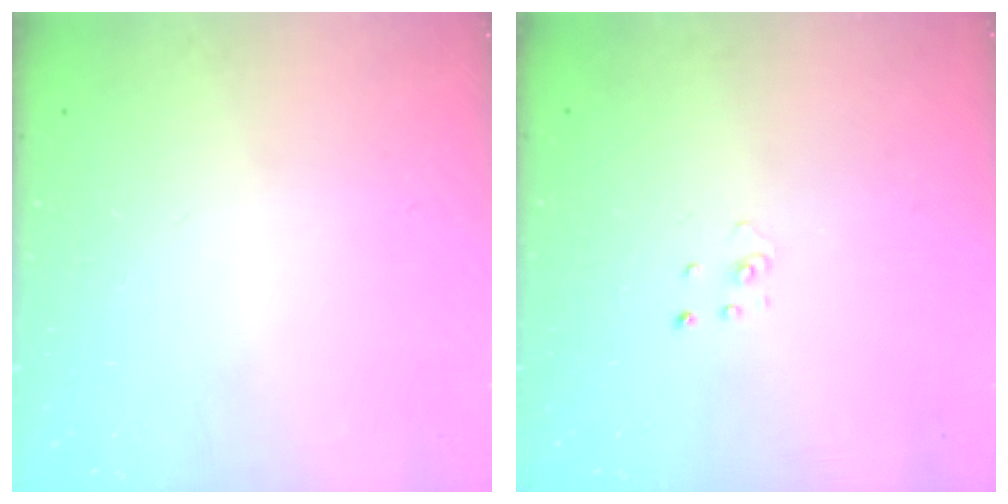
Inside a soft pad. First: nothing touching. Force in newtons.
{"total": 1.5, "press": 1.5, "slide": 0.1}